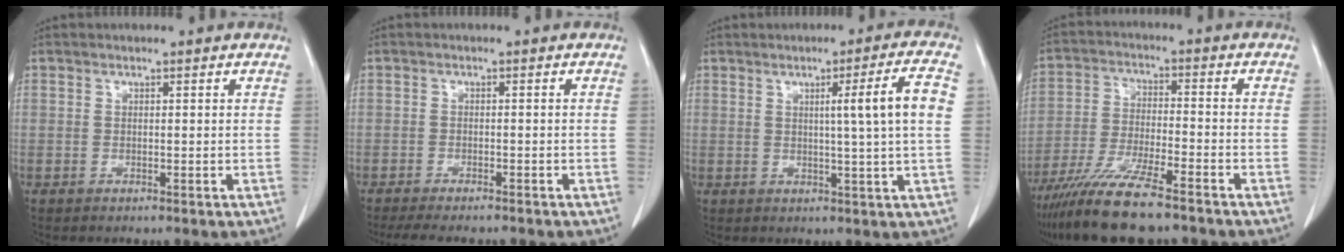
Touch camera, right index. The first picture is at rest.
{"total": 4.6, "force": [-4.2, -0.1, 1.9], "torque": [-0.020, -0.011, -0.069]}
{"total": 8.1, "force": [1.6, -1.5, 7.8], "torque": [-0.114, -0.001, 0.026]}
{"total": 10.4, "force": [-8.1, 0.4, 6.5], "torque": [-0.125, -0.030, -0.152]}